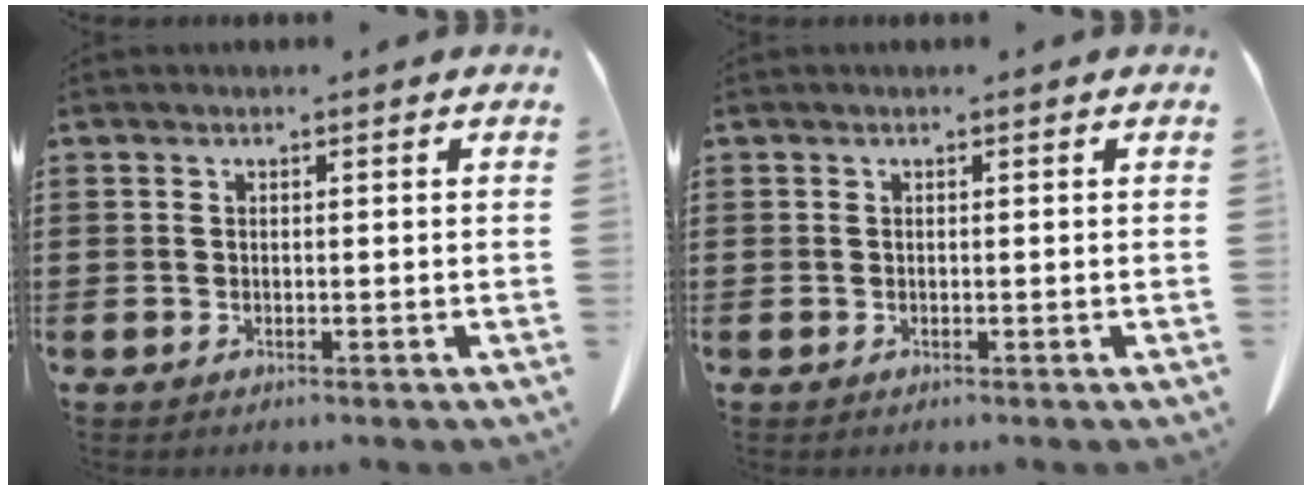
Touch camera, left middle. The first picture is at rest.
{"total": 0.0}